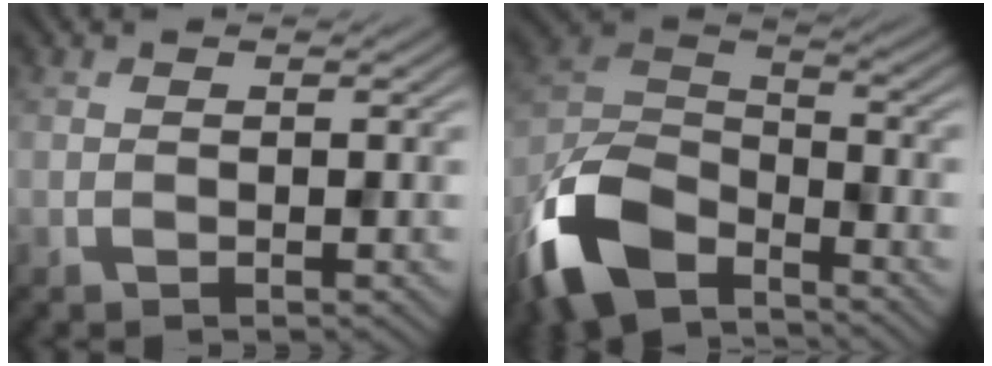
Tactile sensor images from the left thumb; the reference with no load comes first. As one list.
[{"total": 12.9, "force": [-8.7, 6.1, 7.4], "torque": [-0.174, -0.012, -0.189]}]